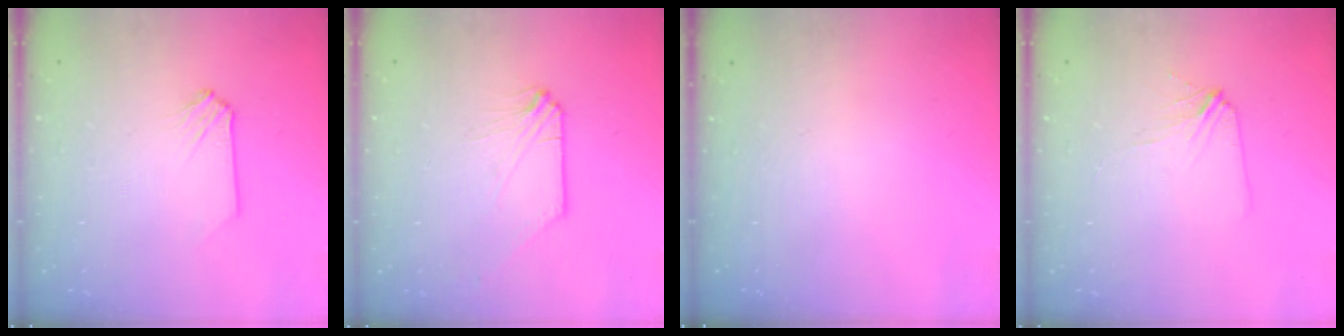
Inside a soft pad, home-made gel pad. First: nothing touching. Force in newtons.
{"total": 0.0}
{"total": 0.0}
{"total": 3.8, "press": 3.8, "slide": 0.5}